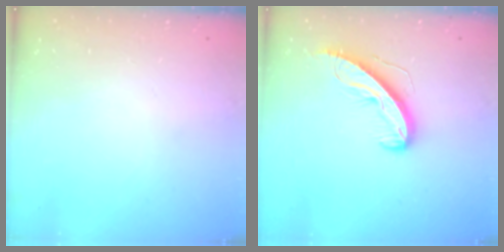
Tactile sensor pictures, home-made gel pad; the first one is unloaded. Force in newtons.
{"total": 9.2, "press": 9.2, "slide": 0.5}